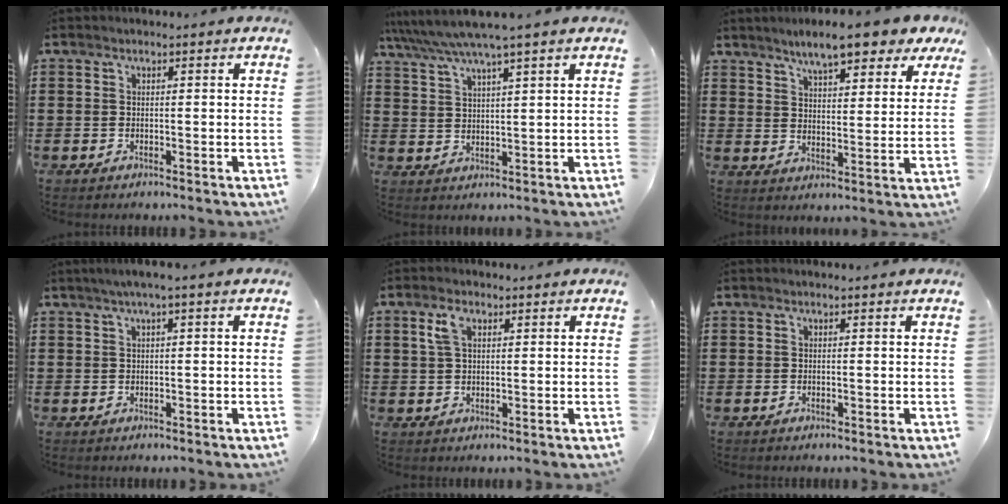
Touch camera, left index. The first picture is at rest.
{"total": 5.3, "force": [4.4, -0.1, 3.1], "torque": [-0.072, -0.016, 0.075]}
{"total": 7.7, "force": [6.7, 1.2, 3.6], "torque": [-0.077, -0.023, 0.117]}
{"total": 1.7, "force": [0.5, 0.0, 1.6], "torque": [-0.029, -0.001, 0.009]}
{"total": 3.3, "force": [1.7, 1.6, 2.4], "torque": [-0.053, 0.007, 0.031]}
{"total": 0.0}